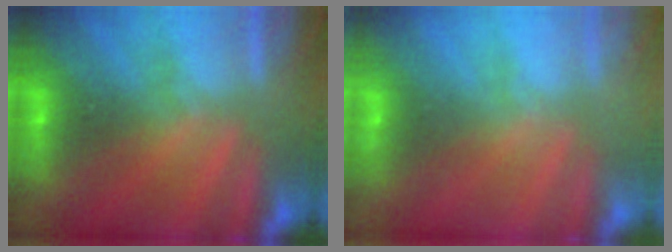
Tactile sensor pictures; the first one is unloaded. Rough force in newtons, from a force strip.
{"total": 2.3}